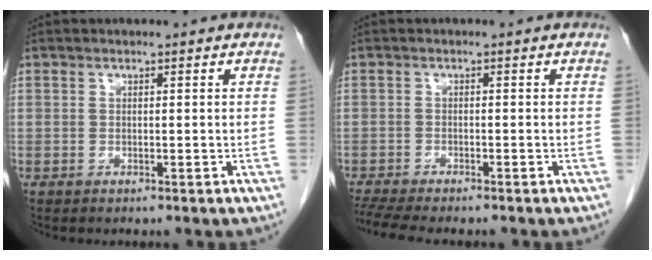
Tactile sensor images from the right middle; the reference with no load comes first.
{"total": 7.6, "force": [-6.6, 0.8, 3.7], "torque": [-0.059, -0.010, -0.105]}